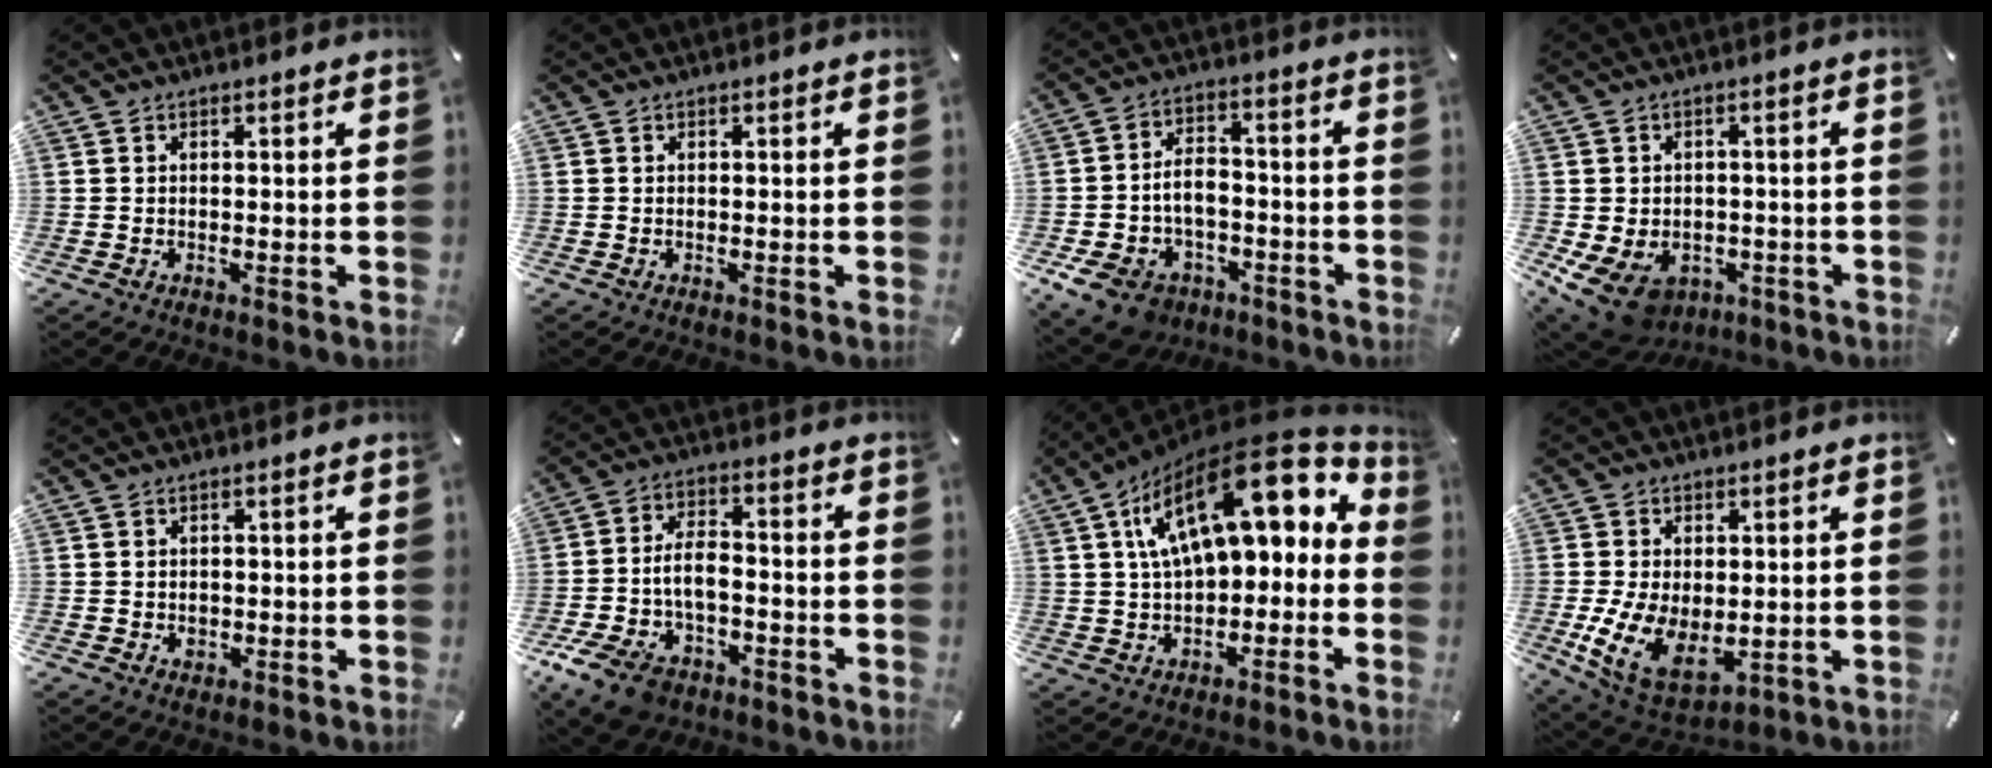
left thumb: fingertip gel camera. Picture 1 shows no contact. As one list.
[{"total": 0.0}, {"total": 10.7, "force": [-4.1, 8.5, 5.2], "torque": [-0.106, 0.030, -0.070]}, {"total": 9.0, "force": [-4.6, 6.4, 4.4], "torque": [-0.101, 0.017, -0.083]}, {"total": 1.4, "force": [-0.2, 1.3, 0.5], "torque": [-0.004, 0.000, -0.006]}, {"total": 11.4, "force": [-4.3, 7.6, 7.3], "torque": [-0.151, 0.024, -0.075]}, {"total": 20.4, "force": [8.3, 9.6, 15.9], "torque": [-0.270, -0.042, 0.140]}, {"total": 12.2, "force": [-0.8, 8.4, 8.9], "torque": [-0.176, -0.016, -0.011]}]